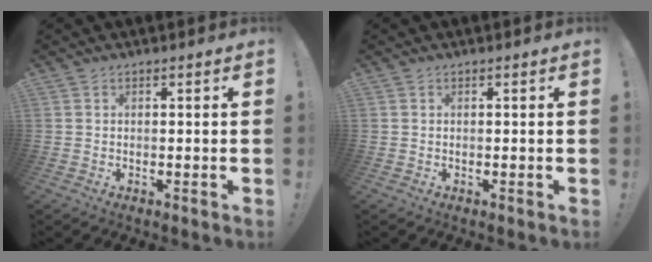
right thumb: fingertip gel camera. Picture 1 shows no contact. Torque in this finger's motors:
{"motor_torque": [0.00, 0.00, 0.00, 0.00, 0.01]}